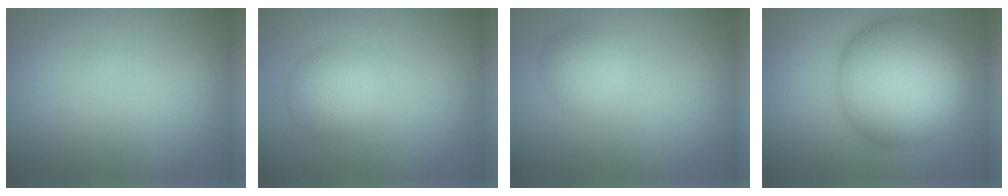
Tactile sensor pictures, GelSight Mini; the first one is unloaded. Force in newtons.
{"total": 2.9, "press": 2.9, "slide": 0.0}
{"total": 2.6, "press": 2.6, "slide": 0.1}
{"total": 11.7, "press": 11.7, "slide": 0.1}